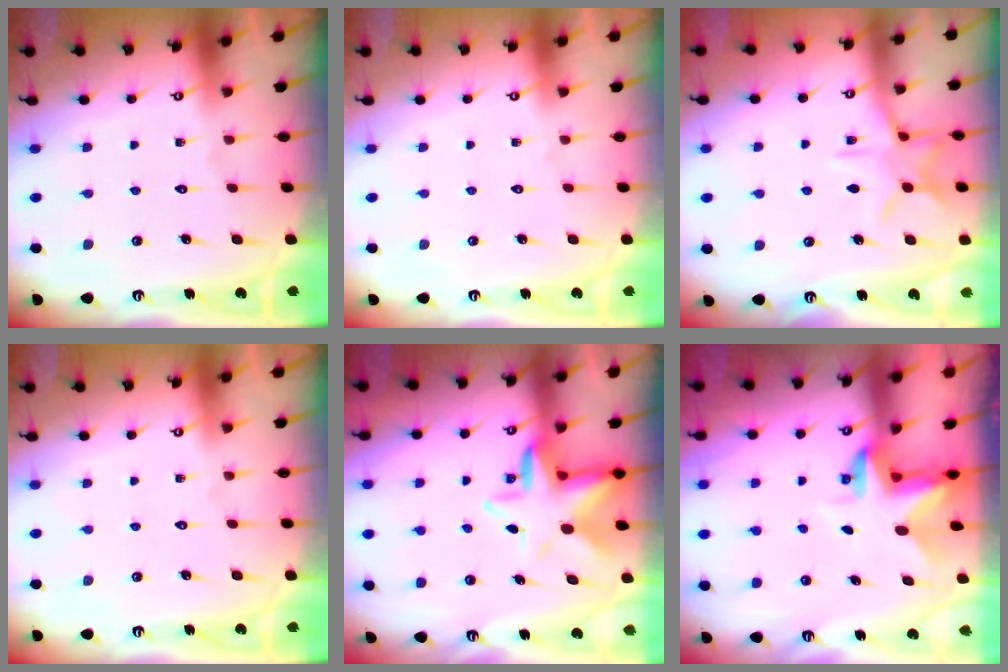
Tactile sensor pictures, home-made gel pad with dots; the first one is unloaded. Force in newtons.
{"total": 0.0}
{"total": 9.4, "press": 9.4, "slide": 0.5}
{"total": 0.0}
{"total": 8.7, "press": 8.6, "slide": 1.5}
{"total": 3.2, "press": 3.1, "slide": 0.5}